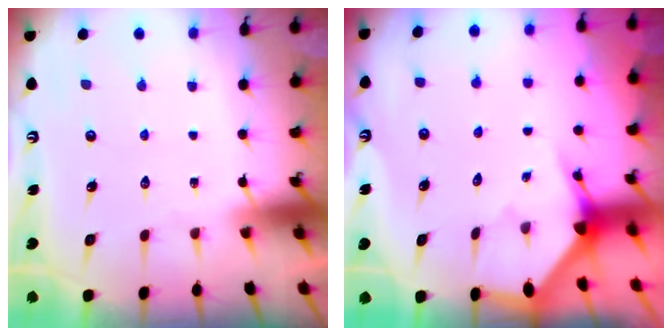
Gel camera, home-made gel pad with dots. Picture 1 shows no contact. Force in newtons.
{"total": 2.9, "press": 2.9, "slide": 0.2}